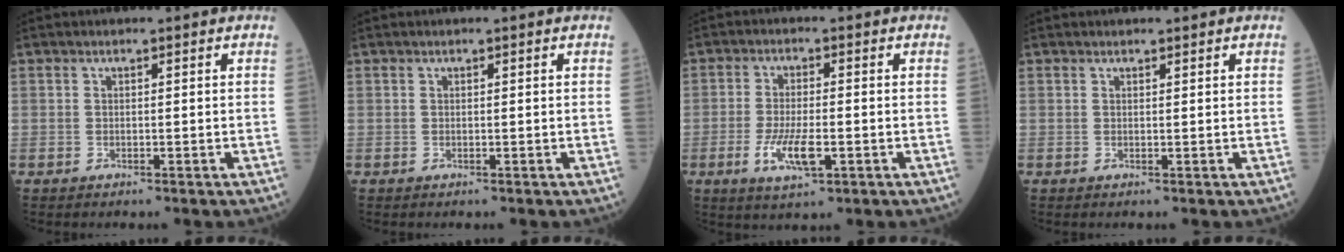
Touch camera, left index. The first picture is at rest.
{"total": 0.0}
{"total": 6.3, "force": [-2.1, 1.8, 5.6], "torque": [-0.117, -0.009, -0.035]}
{"total": 0.6, "force": [0.5, 0.1, 0.0], "torque": [-0.007, 0.000, 0.009]}